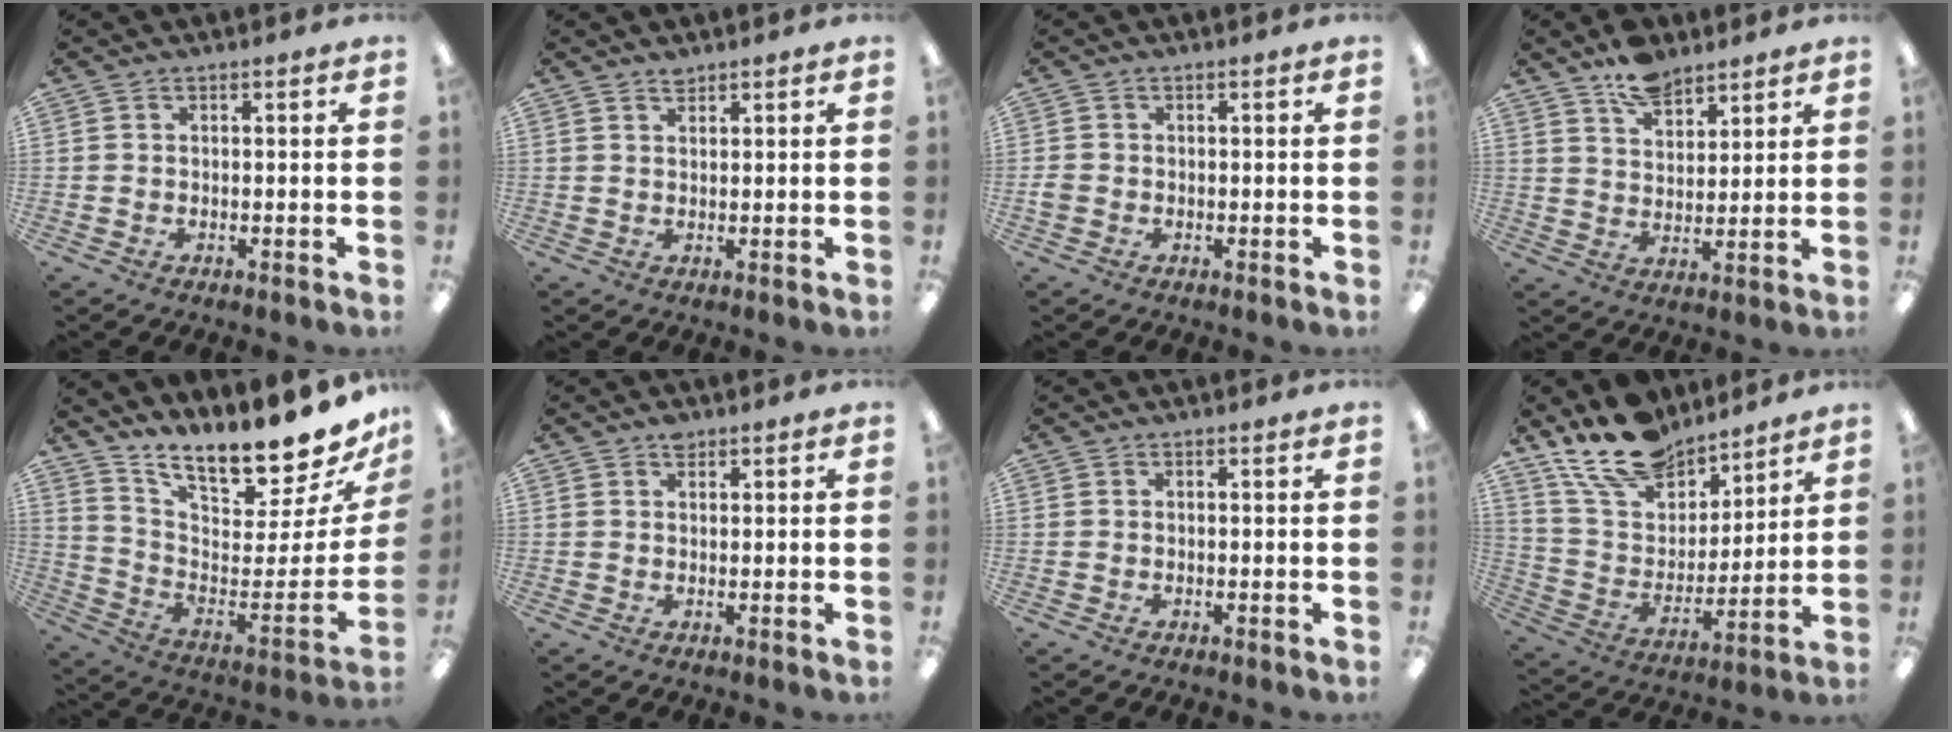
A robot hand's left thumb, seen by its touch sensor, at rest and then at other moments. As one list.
[{"total": 1.6, "force": [1.6, 0.3, 0.4], "torque": [-0.009, -0.002, 0.029]}, {"total": 1.7, "force": [-0.4, 1.4, 0.9], "torque": [-0.014, 0.003, -0.007]}, {"total": 8.4, "force": [6.5, 4.3, 3.0], "torque": [-0.049, -0.033, 0.119]}, {"total": 14.5, "force": [12.7, 2.9, 6.4], "torque": [-0.074, -0.127, 0.202]}, {"total": 1.9, "force": [1.4, 1.0, 0.9], "torque": [-0.012, -0.003, 0.023]}, {"total": 0.0}, {"total": 18.0, "force": [14.2, 8.9, 6.6], "torque": [-0.138, -0.085, 0.263]}]